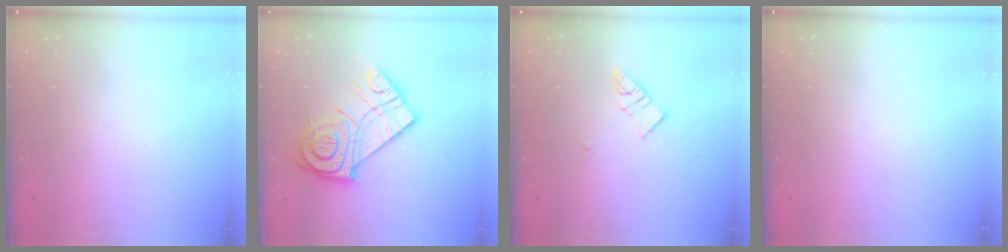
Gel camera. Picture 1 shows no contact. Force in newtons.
{"total": 19.1, "press": 19.1, "slide": 1.3}
{"total": 5.8, "press": 5.8, "slide": 0.1}
{"total": 0.0}